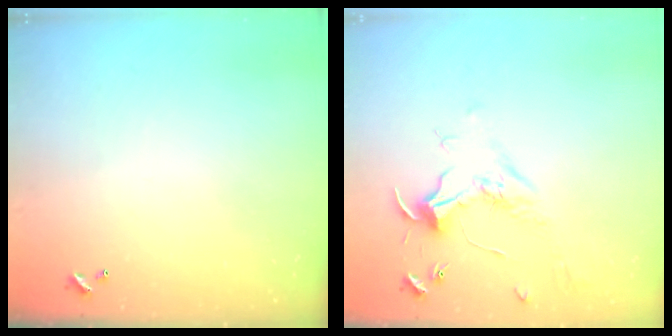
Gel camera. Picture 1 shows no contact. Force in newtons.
{"total": 1.8, "press": 1.6, "slide": 0.8}